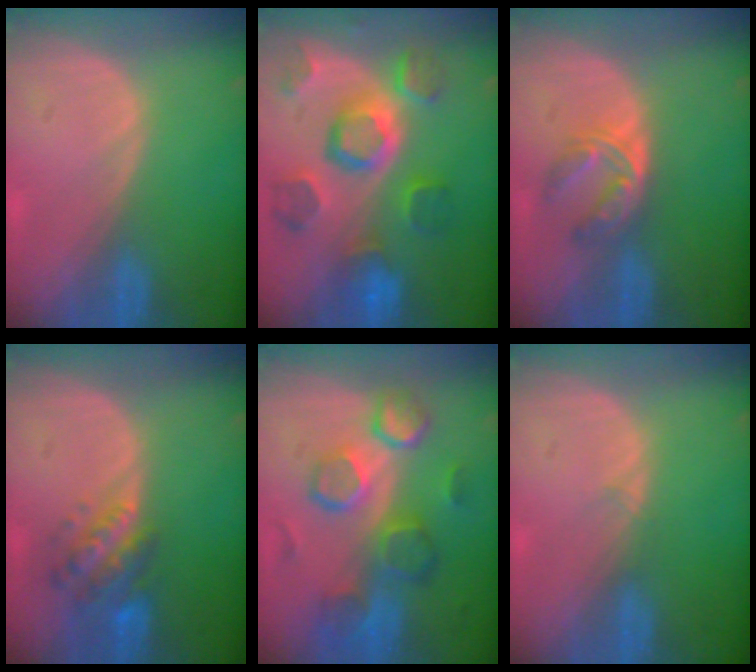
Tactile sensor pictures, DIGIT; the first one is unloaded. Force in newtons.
{"total": 11.3, "press": 10.0, "slide": 5.3}
{"total": 5.9, "press": 4.8, "slide": 3.5}
{"total": 6.1, "press": 5.9, "slide": 1.4}
{"total": 10.5, "press": 9.1, "slide": 5.2}
{"total": 0.6, "press": 0.6, "slide": 0.1}